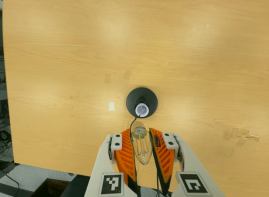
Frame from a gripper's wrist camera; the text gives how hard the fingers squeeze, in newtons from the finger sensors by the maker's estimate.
{"total": 21.5, "left": 24.2, "right": 18.7}